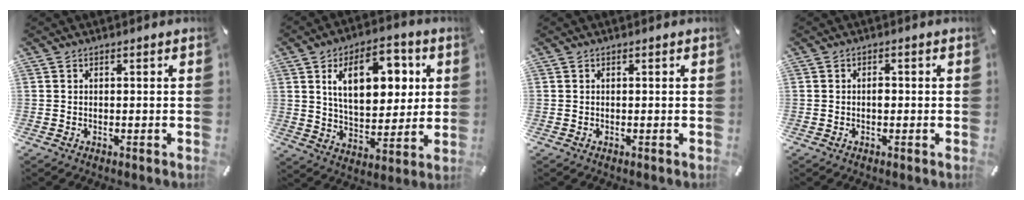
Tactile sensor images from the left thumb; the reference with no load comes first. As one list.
[{"total": 16.6, "force": [6.0, 9.7, 12.1], "torque": [-0.185, -0.001, 0.102]}, {"total": 0.0}, {"total": 1.5, "force": [-0.2, 0.9, 1.2], "torque": [-0.024, 0.003, -0.006]}]